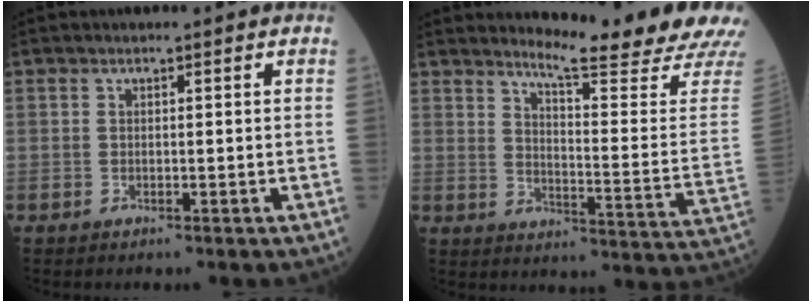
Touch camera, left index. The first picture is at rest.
{"total": 17.5, "force": [16.2, -1.9, 6.4], "torque": [-0.102, -0.117, 0.197]}